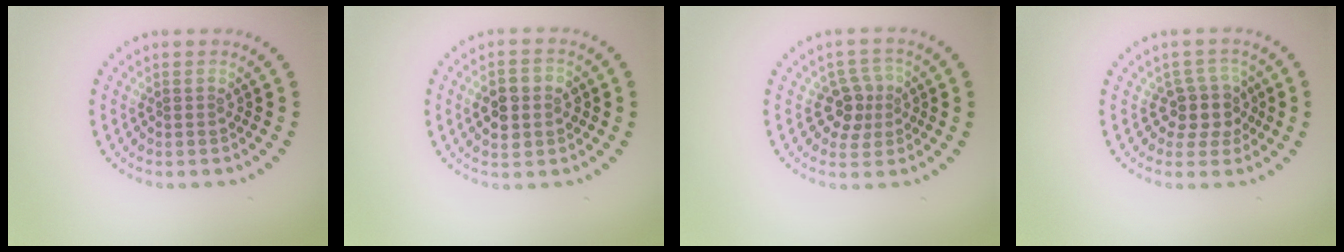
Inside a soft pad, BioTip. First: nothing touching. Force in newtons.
{"total": 3.9, "press": 3.9, "slide": 0.4}
{"total": 2.8, "press": 2.5, "slide": 1.2}
{"total": 2.9, "press": 2.3, "slide": 1.6}